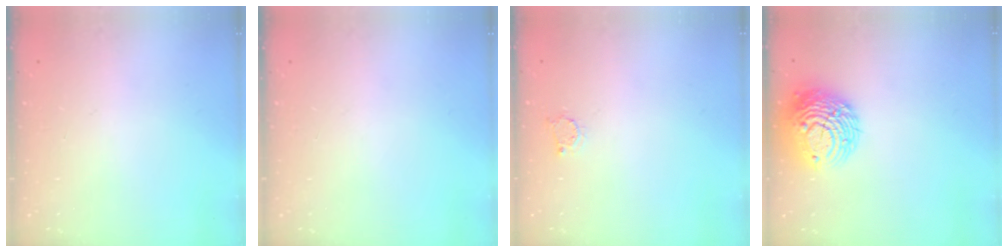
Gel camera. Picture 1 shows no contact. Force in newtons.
{"total": 0.0}
{"total": 3.1, "press": 3.1, "slide": 0.3}
{"total": 12.8, "press": 12.8, "slide": 1.1}